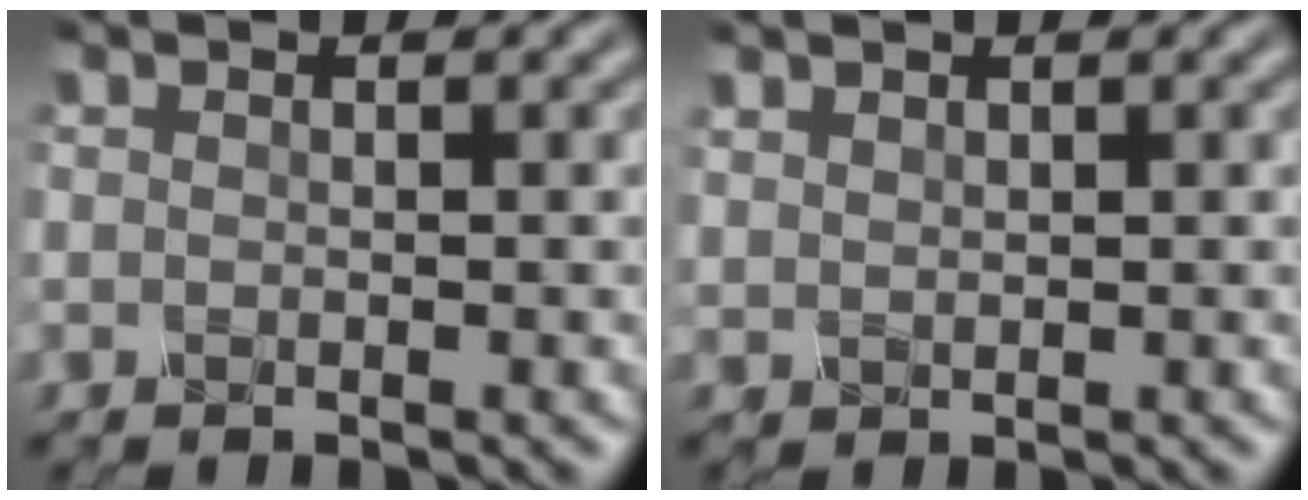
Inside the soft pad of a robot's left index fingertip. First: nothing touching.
{"total": 0.9, "force": [0.8, 0.1, -0.3], "torque": [0.003, 0.003, 0.021]}